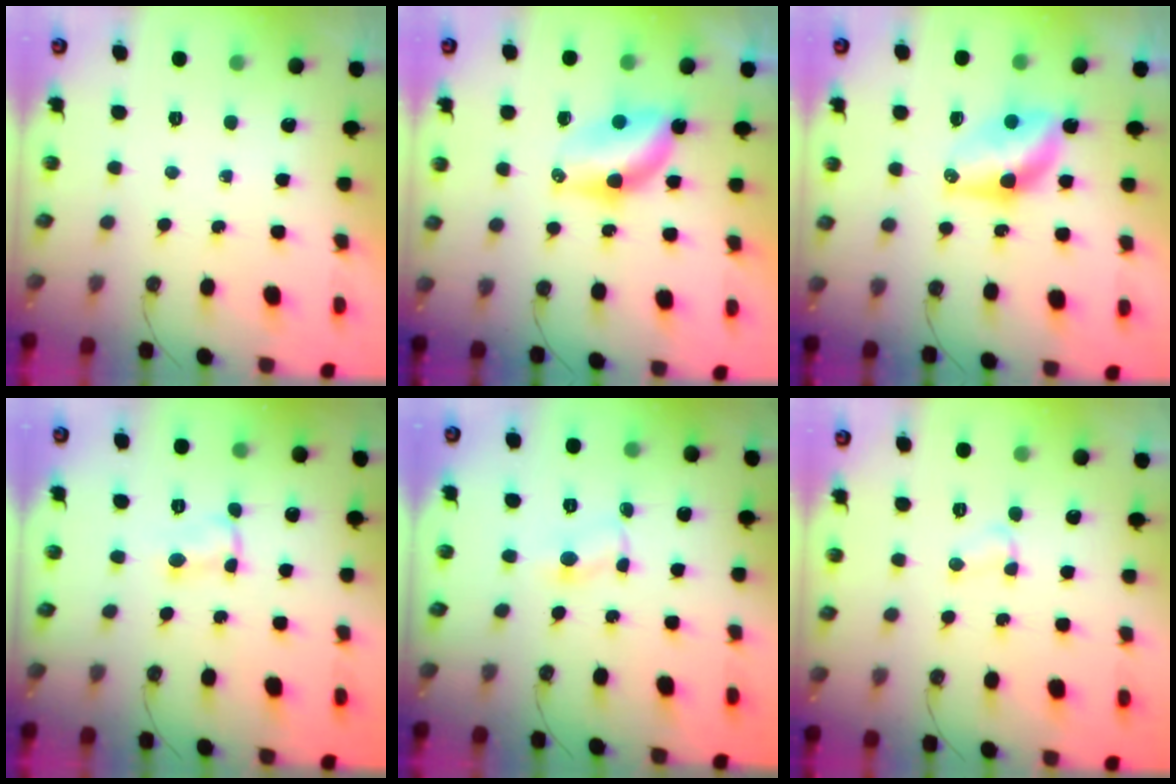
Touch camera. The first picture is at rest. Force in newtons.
{"total": 6.5, "press": 6.5, "slide": 0.2}
{"total": 7.6, "press": 7.6, "slide": 0.7}
{"total": 1.8, "press": 1.8, "slide": 0.2}
{"total": 1.6, "press": 1.5, "slide": 0.2}
{"total": 2.4, "press": 2.4, "slide": 0.3}